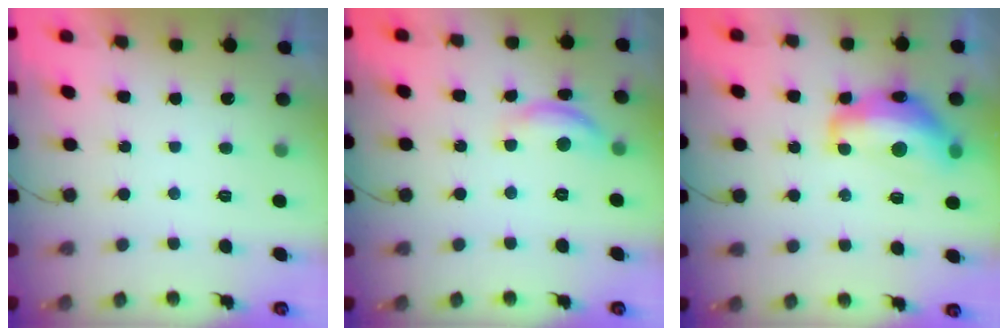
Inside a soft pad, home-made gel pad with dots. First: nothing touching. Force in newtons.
{"total": 9.7, "press": 9.7, "slide": 0.5}
{"total": 15.1, "press": 15.1, "slide": 0.8}